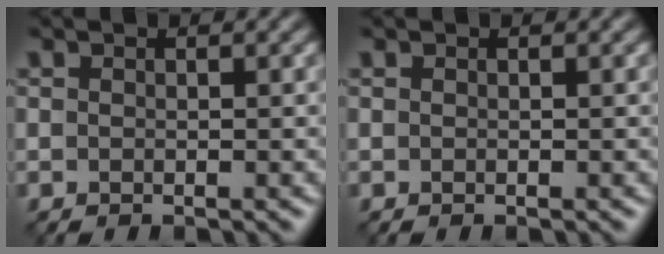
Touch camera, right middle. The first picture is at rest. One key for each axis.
{"total": 0.0}